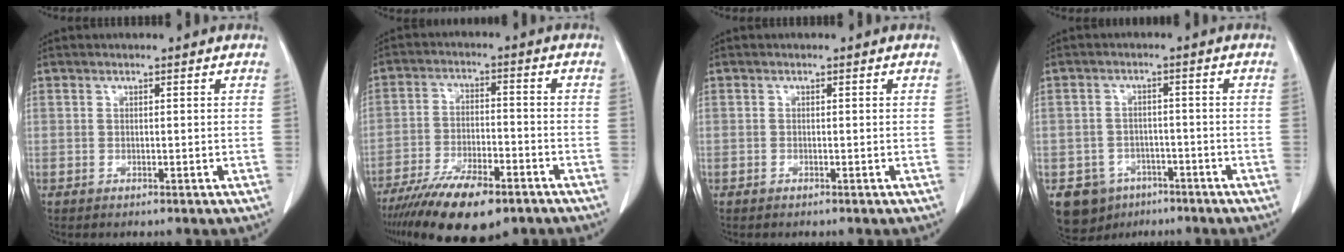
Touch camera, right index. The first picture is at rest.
{"total": 14.3, "force": [-10.1, 4.2, 9.2], "torque": [-0.165, -0.021, -0.170]}
{"total": 0.0}
{"total": 7.0, "force": [-4.0, 5.6, 1.2], "torque": [-0.024, 0.009, -0.053]}